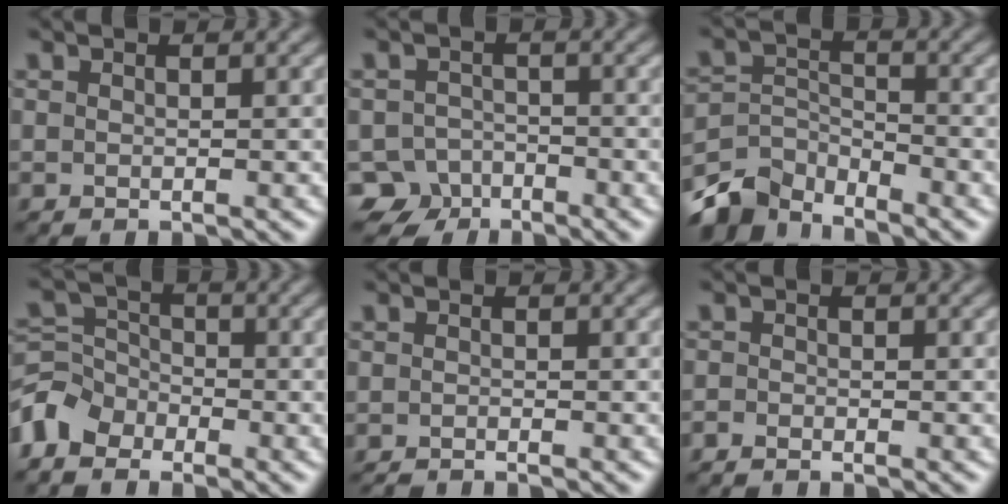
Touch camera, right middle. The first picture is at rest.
{"total": 4.5, "force": [-3.3, 3.0, 0.8], "torque": [-0.001, -0.004, -0.059]}
{"total": 5.6, "force": [-4.9, 2.2, 1.4], "torque": [-0.028, -0.008, -0.103]}
{"total": 4.7, "force": [-3.4, 3.0, 1.4], "torque": [-0.034, 0.003, -0.084]}
{"total": 1.0, "force": [-1.0, 0.0, 0.3], "torque": [0.000, -0.004, -0.019]}
{"total": 1.0, "force": [-1.0, 0.2, 0.2], "torque": [-0.001, -0.005, -0.022]}